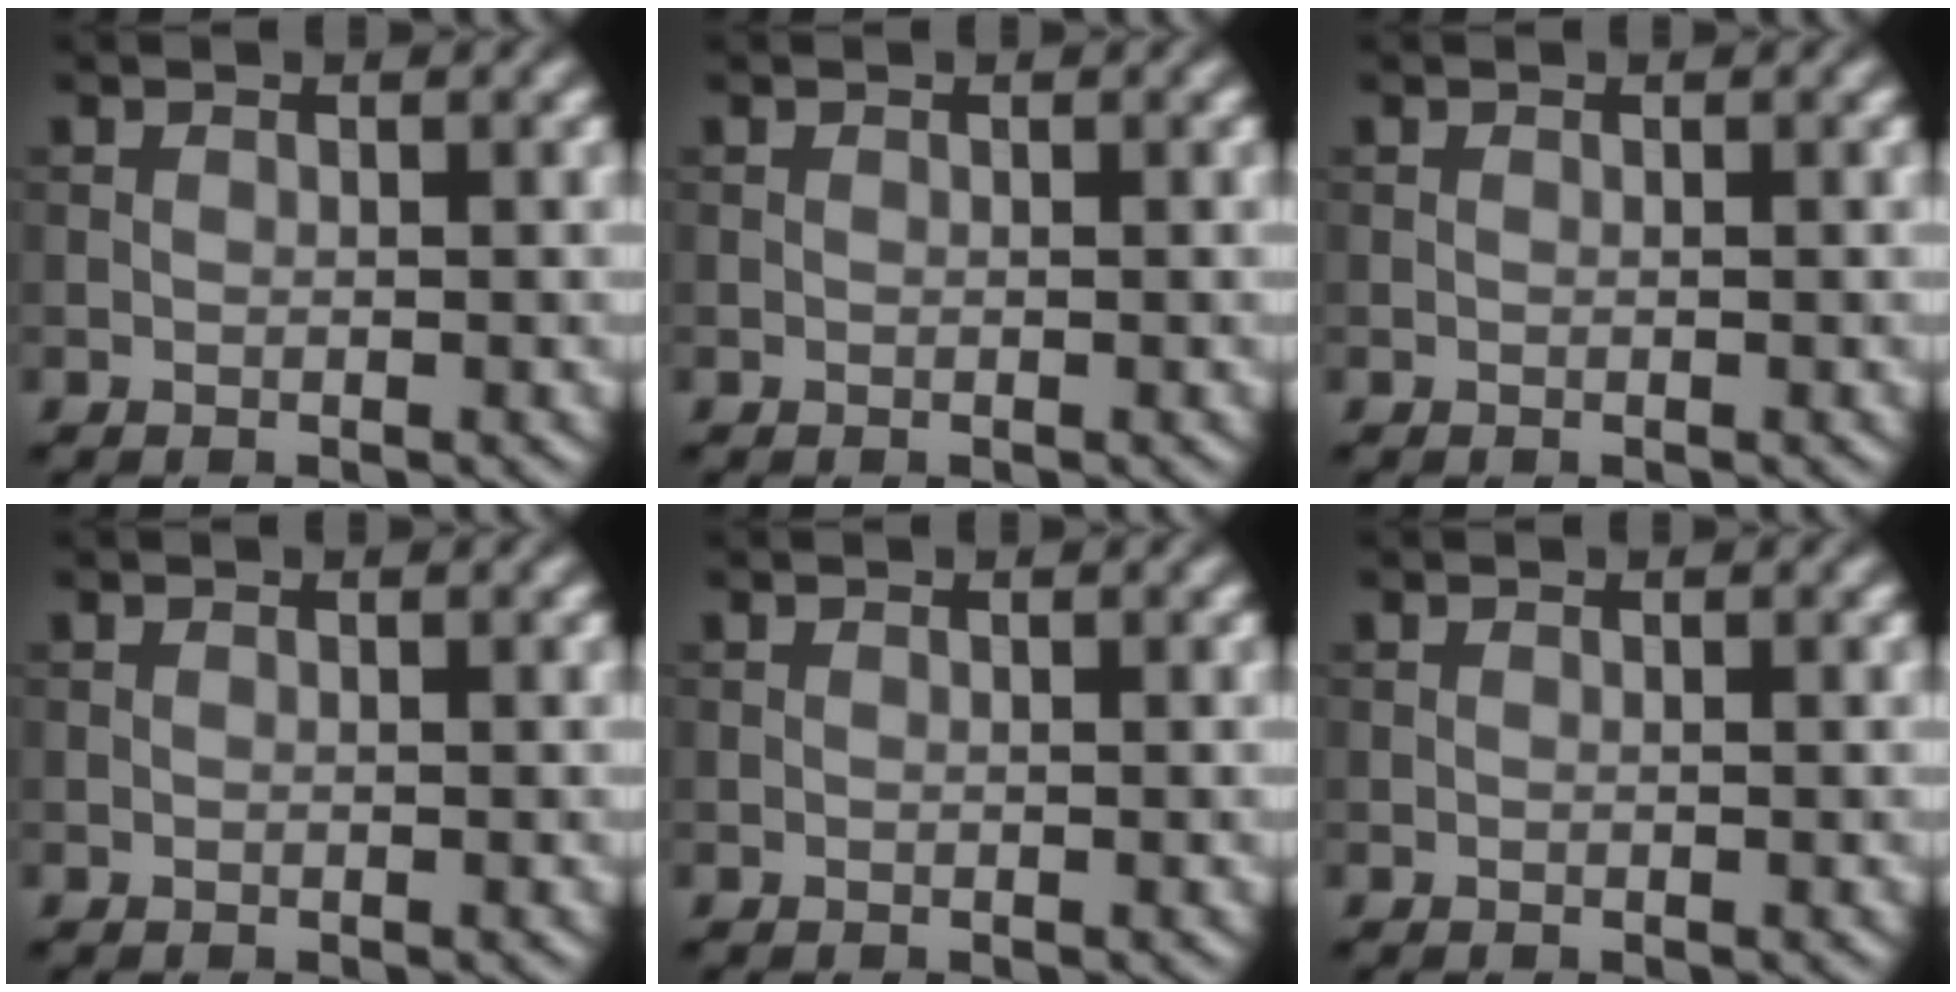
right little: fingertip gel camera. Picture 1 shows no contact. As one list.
[{"total": 0.0}, {"total": 0.0}, {"total": 0.0}, {"total": 0.0}, {"total": 0.0}]